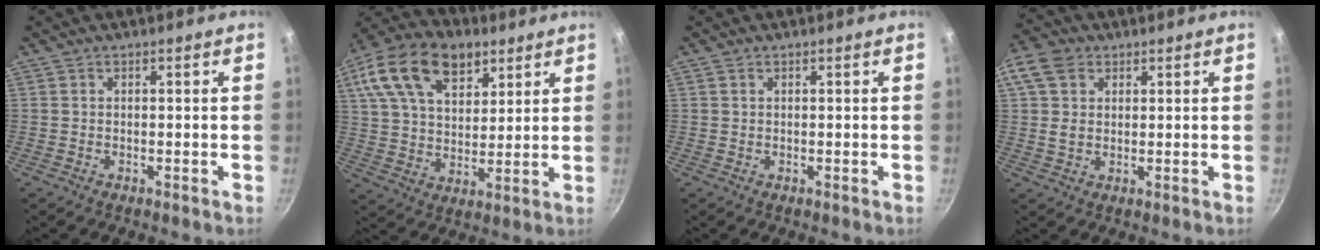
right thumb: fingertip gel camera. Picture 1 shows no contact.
{"total": 20.0, "force": [9.9, 12.1, 12.5], "torque": [-0.205, -0.007, 0.165]}
{"total": 0.6, "force": [0.3, 0.5, 0.2], "torque": [-0.004, 0.001, 0.005]}
{"total": 8.5, "force": [3.1, 6.3, 4.8], "torque": [-0.083, -0.002, 0.049]}